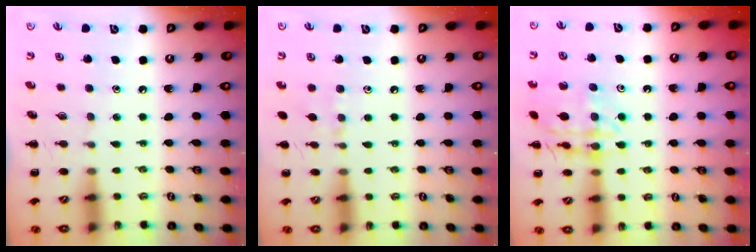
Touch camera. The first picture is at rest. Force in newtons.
{"total": 4.3, "press": 4.0, "slide": 1.5}
{"total": 14.8, "press": 14.7, "slide": 1.4}